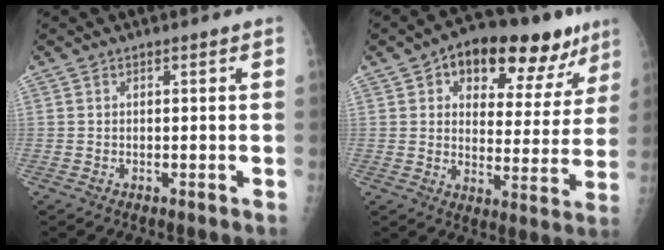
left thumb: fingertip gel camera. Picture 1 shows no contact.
{"total": 19.4, "force": [10.8, 10.2, 12.5], "torque": [-0.116, -0.015, 0.152]}